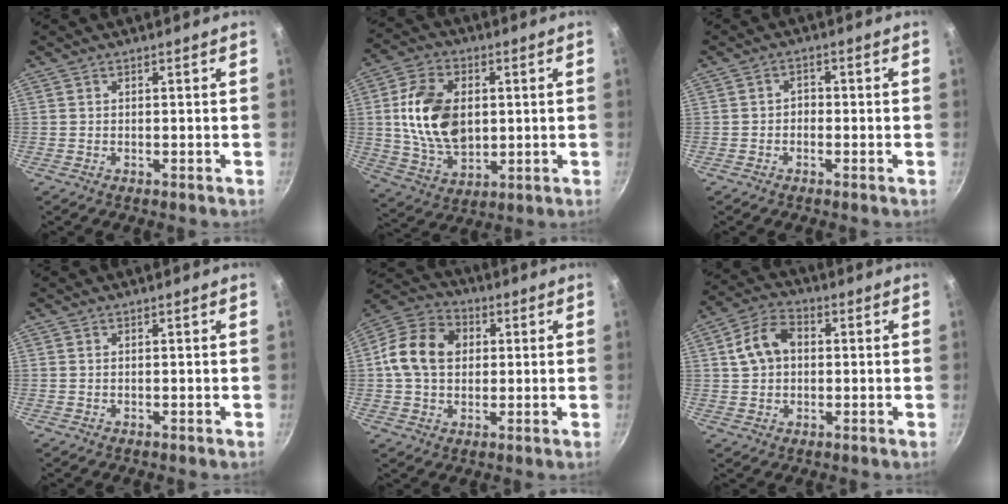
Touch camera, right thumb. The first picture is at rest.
{"total": 16.0, "force": [1.7, 10.6, 11.9], "torque": [-0.199, -0.005, 0.035]}
{"total": 1.9, "force": [-0.7, 1.5, 0.9], "torque": [-0.007, 0.011, -0.015]}
{"total": 0.0}
{"total": 13.2, "force": [1.7, 10.1, 8.2], "torque": [-0.127, 0.017, 0.013]}
{"total": 8.9, "force": [1.3, 6.5, 6.0], "torque": [-0.091, 0.022, 0.013]}